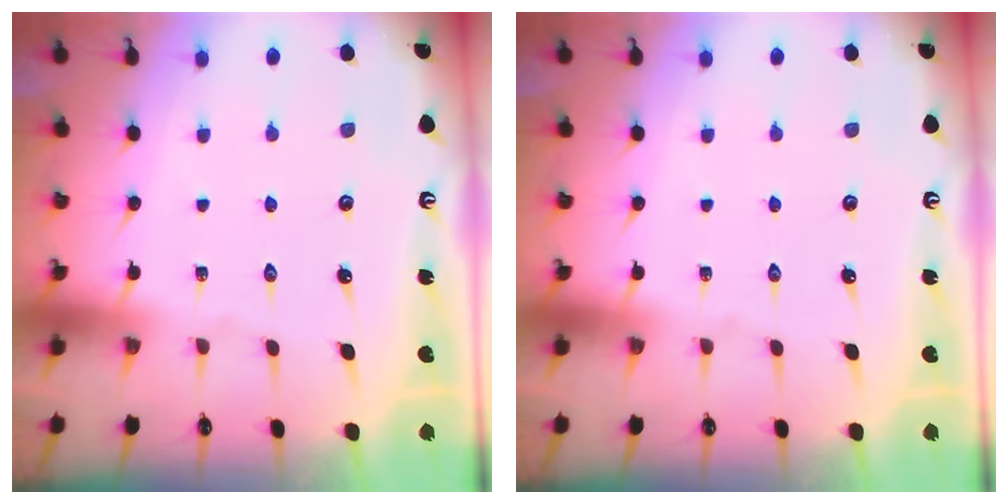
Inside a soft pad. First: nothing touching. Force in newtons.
{"total": 0.0}